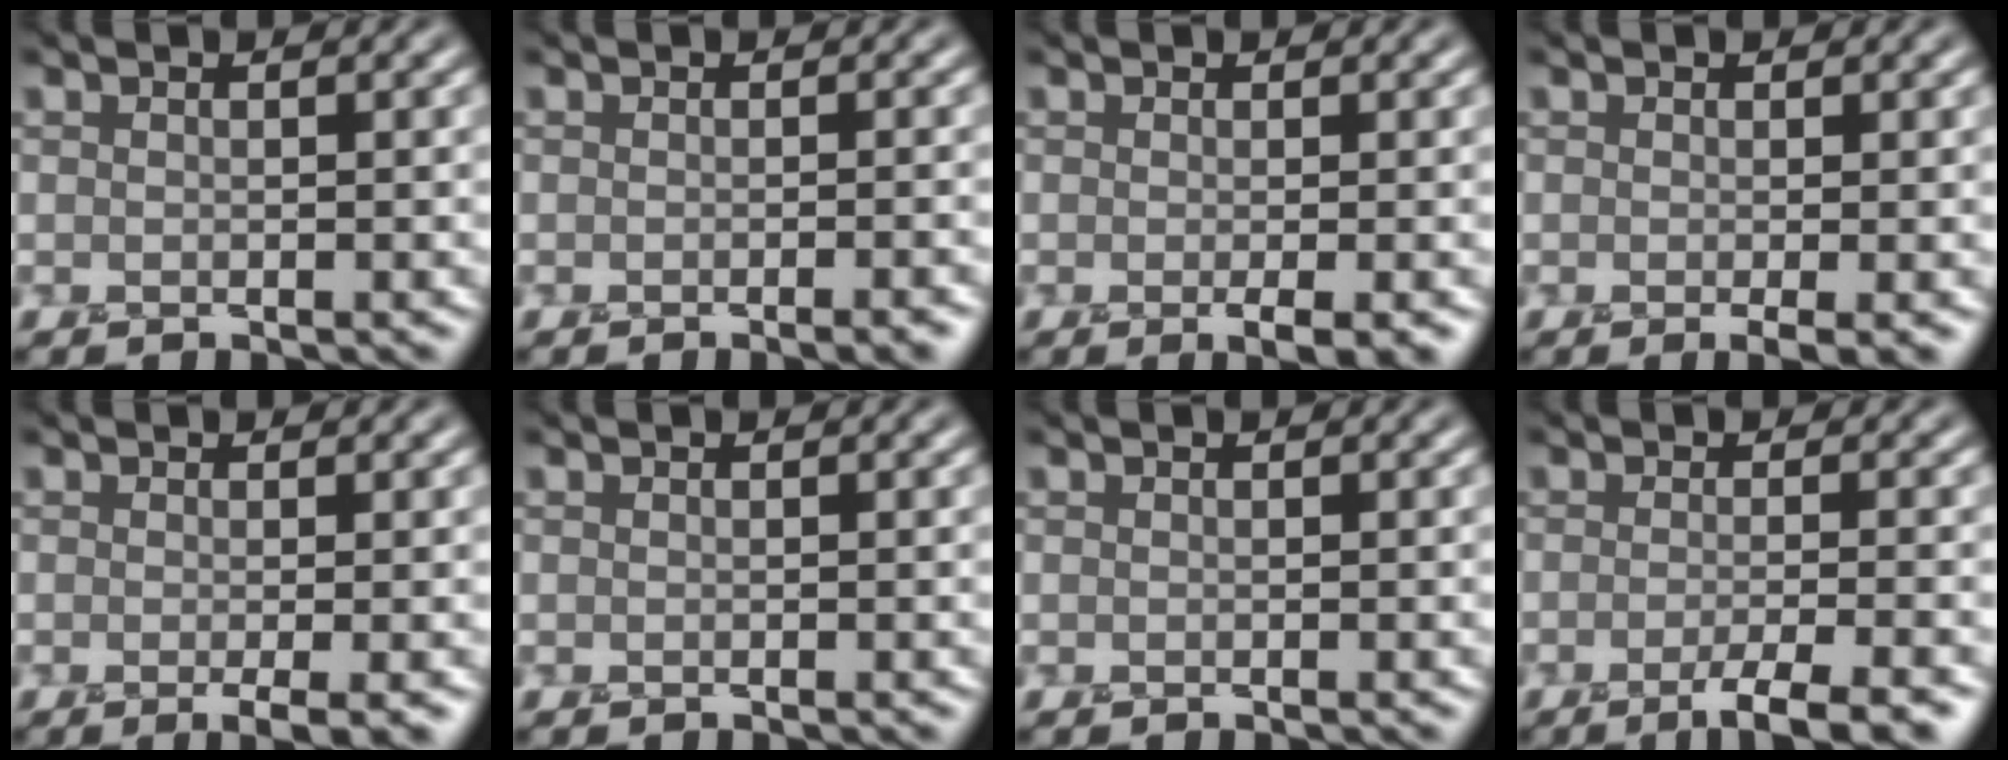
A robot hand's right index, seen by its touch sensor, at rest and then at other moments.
{"total": 2.1, "force": [-1.2, 0.6, 1.6], "torque": [0.003, -0.008, -0.014]}
{"total": 2.1, "force": [-0.9, 0.4, 1.9], "torque": [-0.016, -0.010, -0.011]}
{"total": 2.1, "force": [-0.7, 0.4, 1.9], "torque": [-0.017, -0.010, -0.007]}
{"total": 2.5, "force": [-1.0, 0.5, 2.2], "torque": [-0.023, -0.011, -0.014]}
{"total": 0.0}
{"total": 0.0}
{"total": 4.3, "force": [-2.6, 0.7, 3.3], "torque": [-0.035, -0.012, -0.047]}